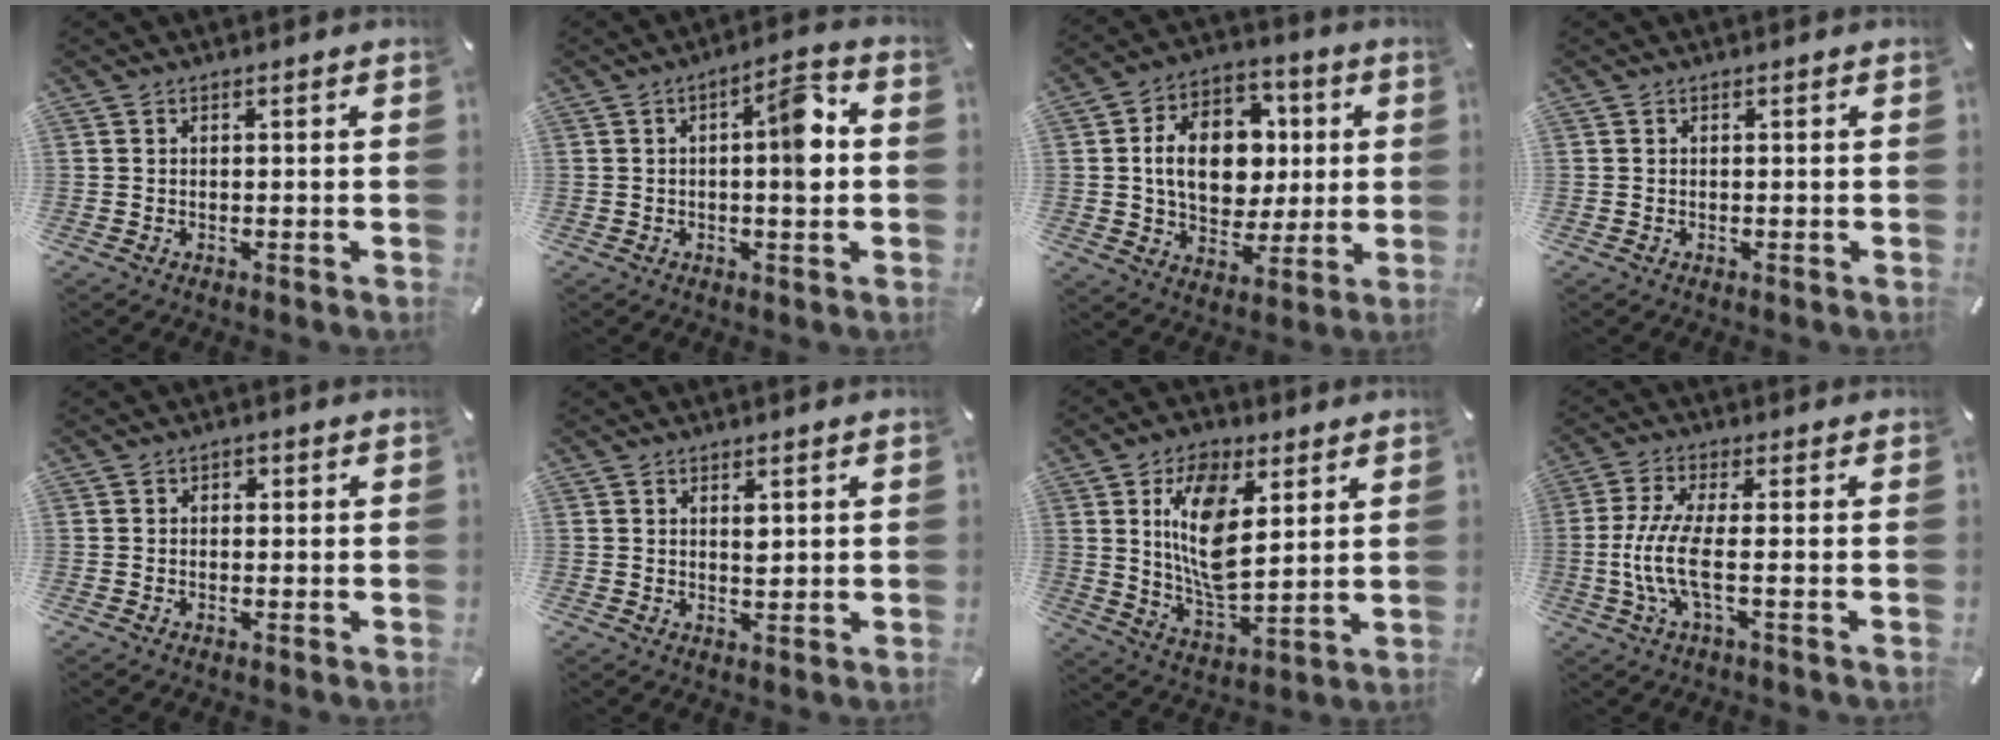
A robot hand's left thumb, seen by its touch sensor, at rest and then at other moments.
{"total": 8.9, "force": [0.5, 2.8, 8.5], "torque": [-0.106, 0.000, -0.002]}
{"total": 15.6, "force": [1.0, 12.0, 9.9], "torque": [-0.182, 0.010, 0.019]}
{"total": 0.0}
{"total": 1.0, "force": [-0.3, 0.9, 0.4], "torque": [-0.008, 0.006, -0.008]}
{"total": 2.0, "force": [1.0, 1.0, 1.4], "torque": [-0.024, -0.002, 0.016]}
{"total": 13.5, "force": [4.8, 7.4, 10.2], "torque": [-0.207, -0.008, 0.083]}
{"total": 9.5, "force": [-1.1, 2.2, 9.2], "torque": [-0.204, -0.021, -0.025]}